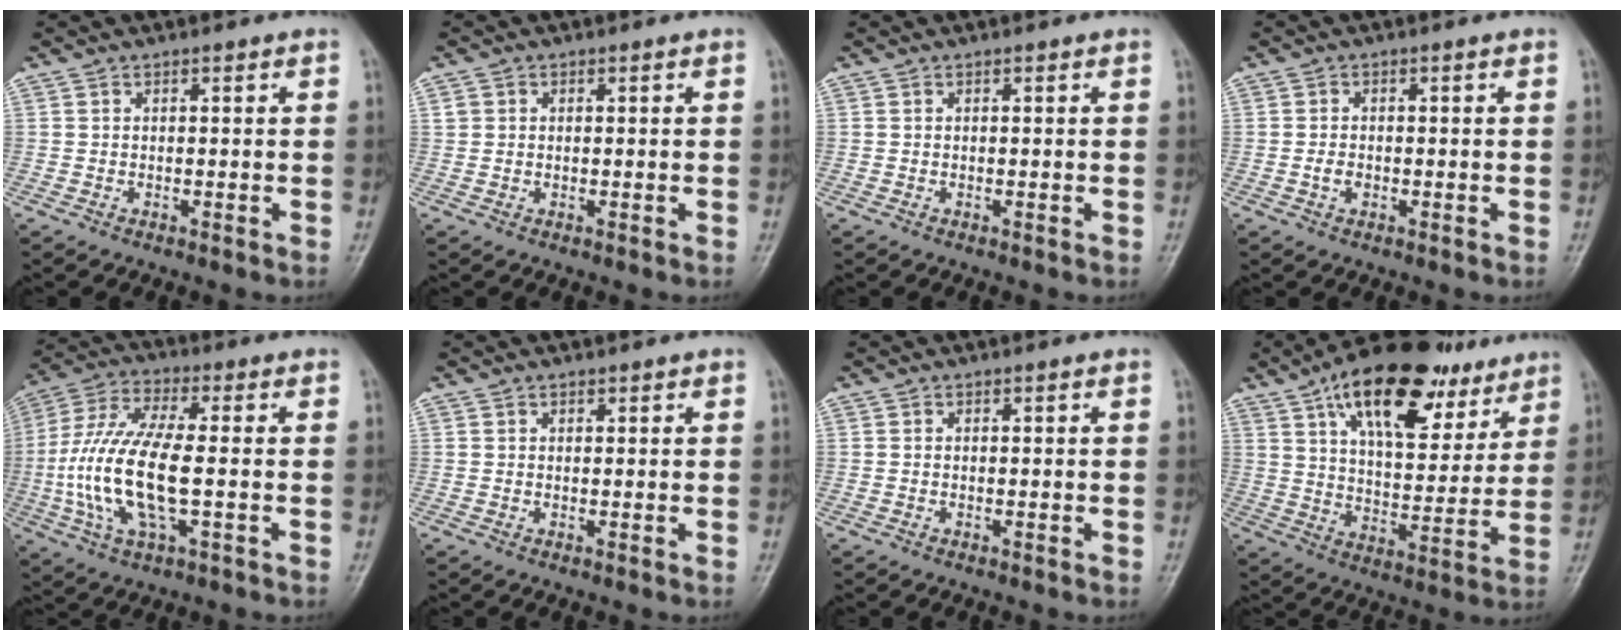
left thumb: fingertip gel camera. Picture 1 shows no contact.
{"total": 1.3, "force": [0.2, 1.1, 0.5], "torque": [-0.005, 0.003, 0.004]}
{"total": 0.0}
{"total": 1.9, "force": [-0.5, 1.3, 1.2], "torque": [-0.021, 0.006, -0.011]}
{"total": 15.9, "force": [-1.9, 5.8, 14.7], "torque": [-0.323, 0.014, -0.038]}
{"total": 0.6, "force": [0.4, 0.3, 0.1], "torque": [0.002, -0.003, 0.005]}
{"total": 0.0}
{"total": 23.2, "force": [13.5, 10.9, 15.4], "torque": [-0.201, -0.030, 0.216]}